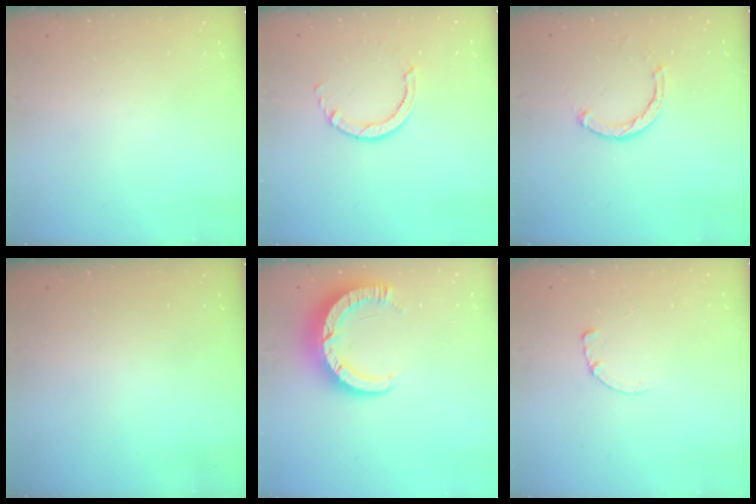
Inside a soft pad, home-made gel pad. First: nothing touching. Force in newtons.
{"total": 3.0, "press": 3.0, "slide": 0.4}
{"total": 2.1, "press": 2.1, "slide": 0.1}
{"total": 0.0}
{"total": 9.2, "press": 9.2, "slide": 0.7}
{"total": 0.7, "press": 0.7, "slide": 0.2}